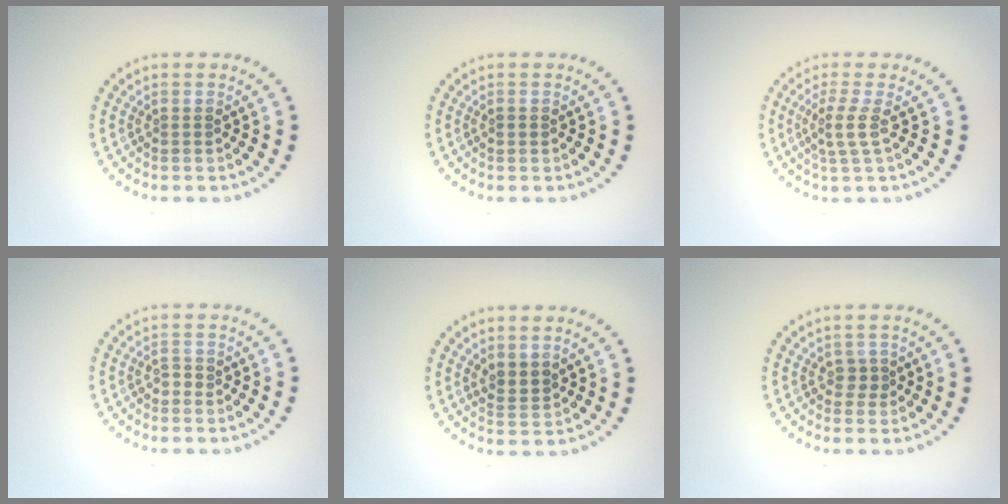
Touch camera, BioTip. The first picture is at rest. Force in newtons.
{"total": 0.7, "press": 0.7, "slide": 0.2}
{"total": 2.1, "press": 1.6, "slide": 1.4}
{"total": 0.9, "press": 0.8, "slide": 0.3}
{"total": 1.7, "press": 1.5, "slide": 0.9}
{"total": 1.1, "press": 0.9, "slide": 0.7}